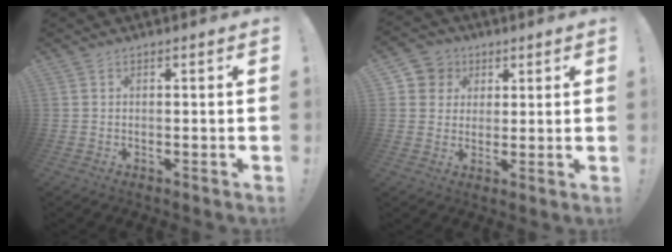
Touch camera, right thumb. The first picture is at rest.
{"total": 7.1, "force": [2.1, 6.7, 1.4], "torque": [-0.013, -0.013, 0.044]}